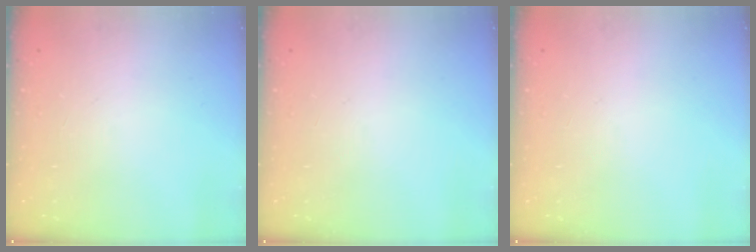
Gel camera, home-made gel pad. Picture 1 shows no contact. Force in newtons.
{"total": 0.0}
{"total": 0.0}